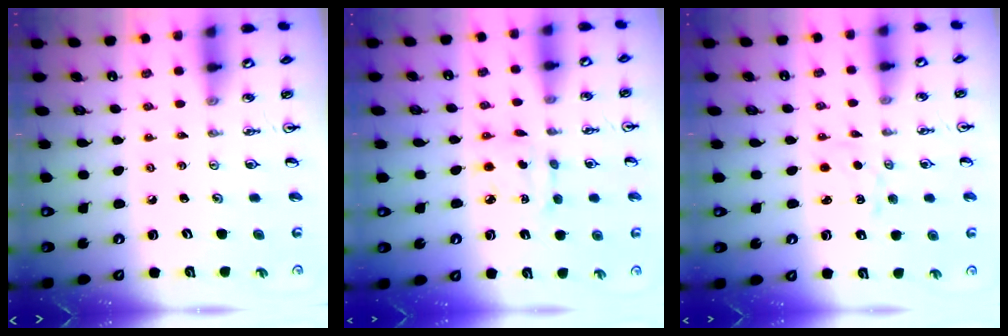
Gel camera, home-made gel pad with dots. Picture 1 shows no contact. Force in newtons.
{"total": 4.3, "press": 4.3, "slide": 0.1}
{"total": 3.6, "press": 3.5, "slide": 0.5}